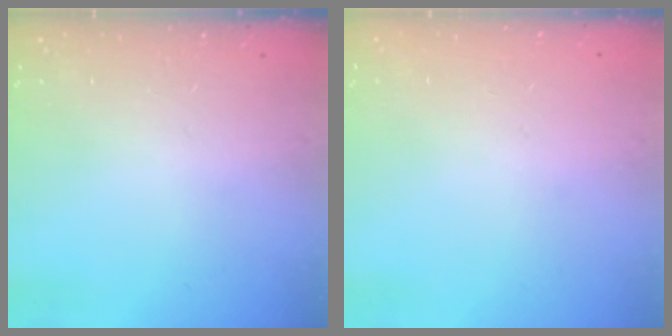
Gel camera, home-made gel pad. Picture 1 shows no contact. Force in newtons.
{"total": 0.0}